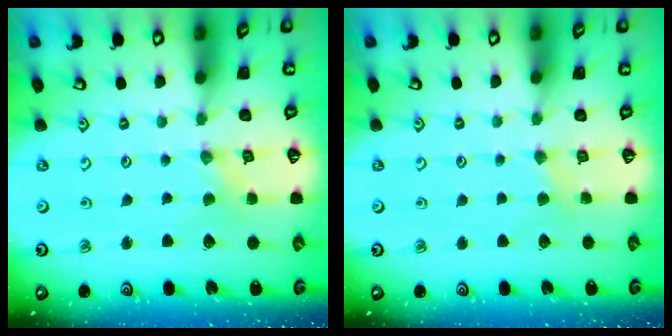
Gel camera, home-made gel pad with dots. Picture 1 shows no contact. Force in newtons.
{"total": 2.1, "press": 2.1, "slide": 0.3}